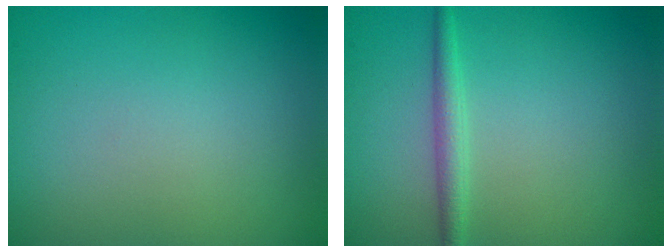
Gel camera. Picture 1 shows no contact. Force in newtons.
{"total": 1.8, "press": 1.8, "slide": 0.0}